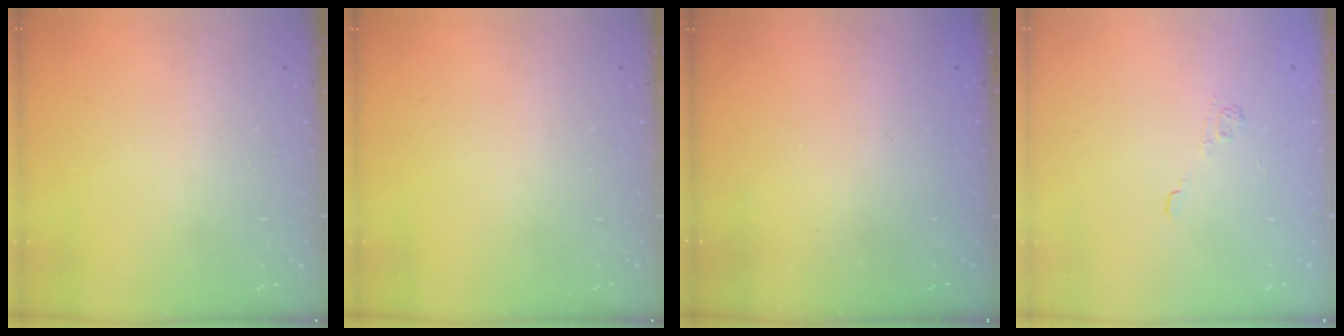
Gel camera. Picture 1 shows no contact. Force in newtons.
{"total": 0.0}
{"total": 2.2, "press": 2.1, "slide": 0.8}
{"total": 2.2, "press": 1.8, "slide": 1.3}